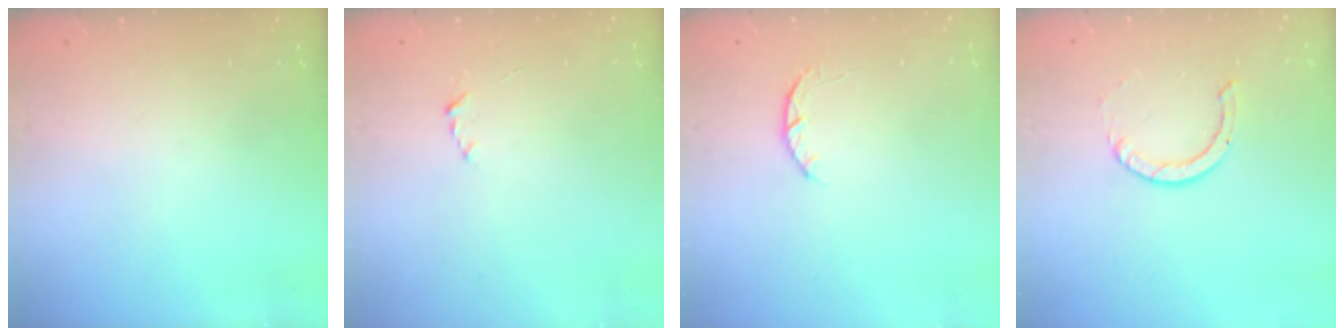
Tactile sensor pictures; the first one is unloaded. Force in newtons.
{"total": 1.9, "press": 1.9, "slide": 0.2}
{"total": 3.7, "press": 3.7, "slide": 0.6}
{"total": 2.2, "press": 2.2, "slide": 0.2}